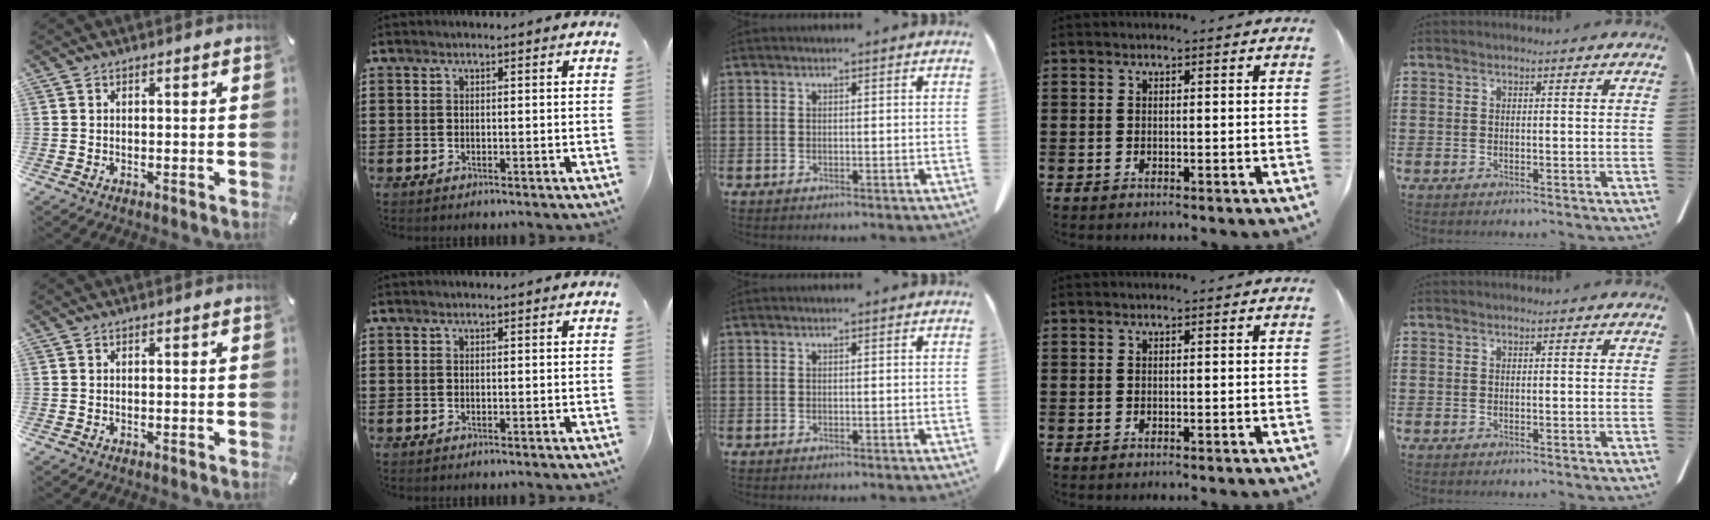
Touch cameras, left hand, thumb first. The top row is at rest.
{}